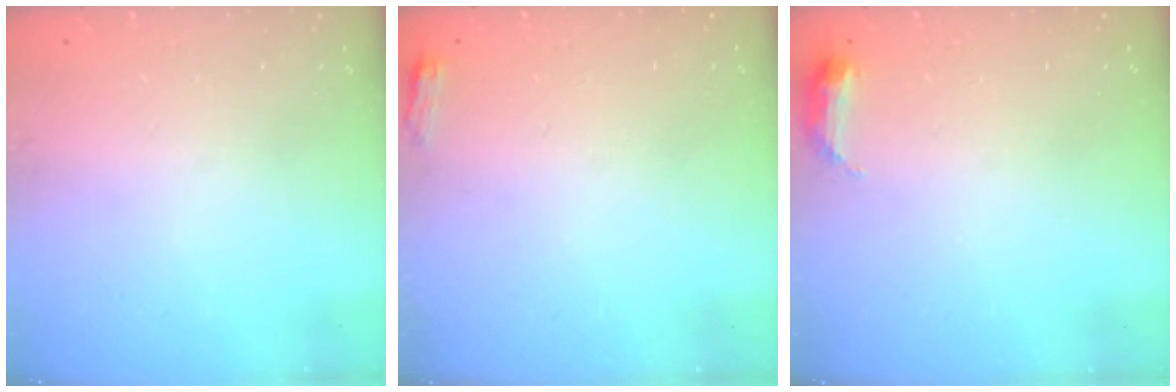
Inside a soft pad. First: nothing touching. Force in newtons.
{"total": 3.1, "press": 3.0, "slide": 0.5}
{"total": 3.9, "press": 3.9, "slide": 0.7}